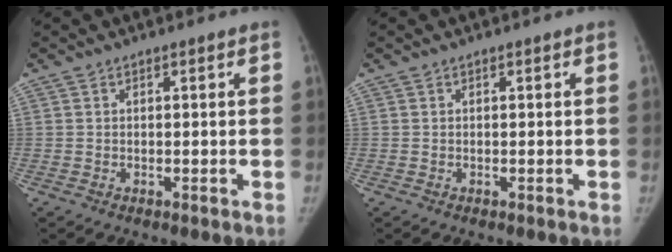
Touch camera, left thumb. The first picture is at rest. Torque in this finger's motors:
{"motor_torque": [0.07, -0.09, 0.49, -0.26, 0.00]}